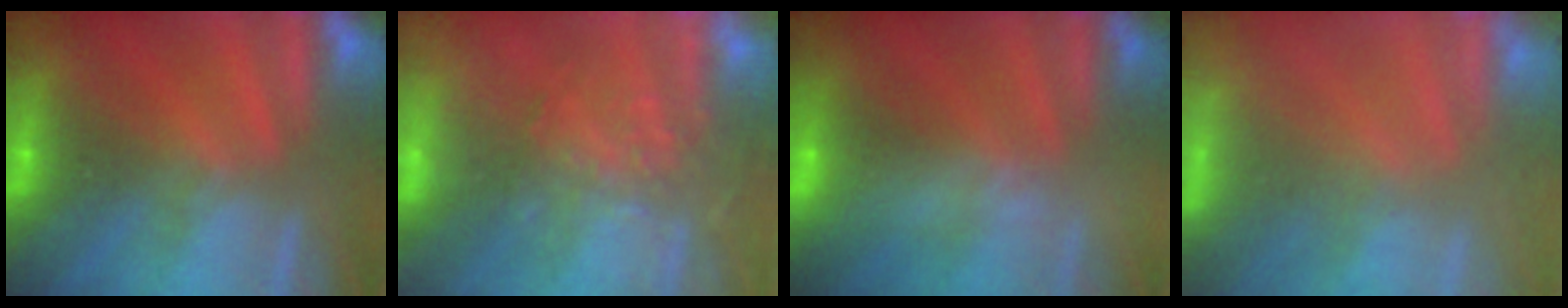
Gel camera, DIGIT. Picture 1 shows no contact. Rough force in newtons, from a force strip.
{"total": 6.5}
{"total": 2.5}
{"total": 7.5}